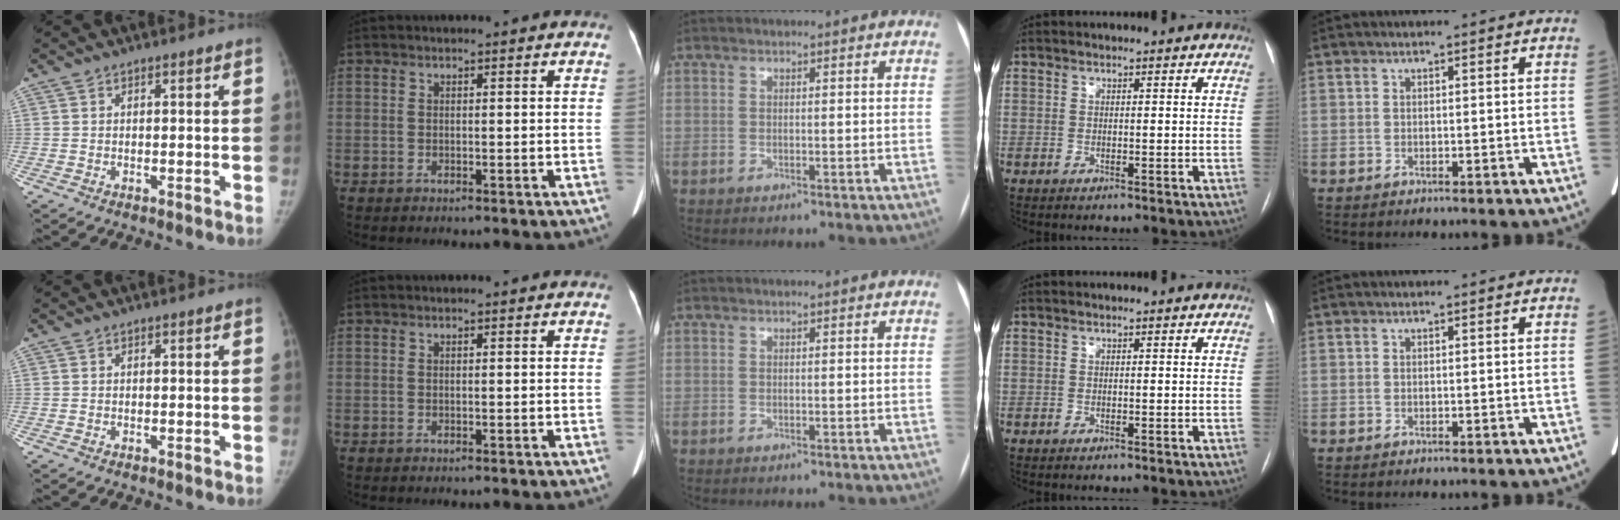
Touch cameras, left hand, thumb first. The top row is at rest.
{}